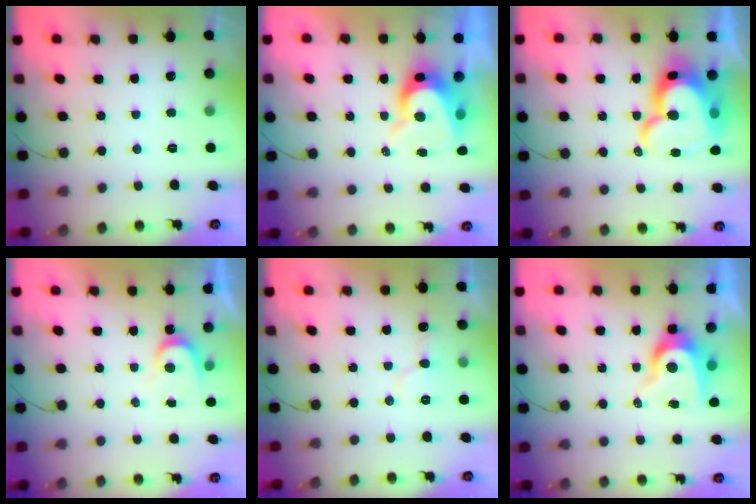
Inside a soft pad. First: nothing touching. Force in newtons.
{"total": 9.0, "press": 9.0, "slide": 0.6}
{"total": 22.4, "press": 22.3, "slide": 2.2}
{"total": 3.1, "press": 3.1, "slide": 0.3}
{"total": 7.2, "press": 7.2, "slide": 0.5}
{"total": 8.5, "press": 8.5, "slide": 0.7}